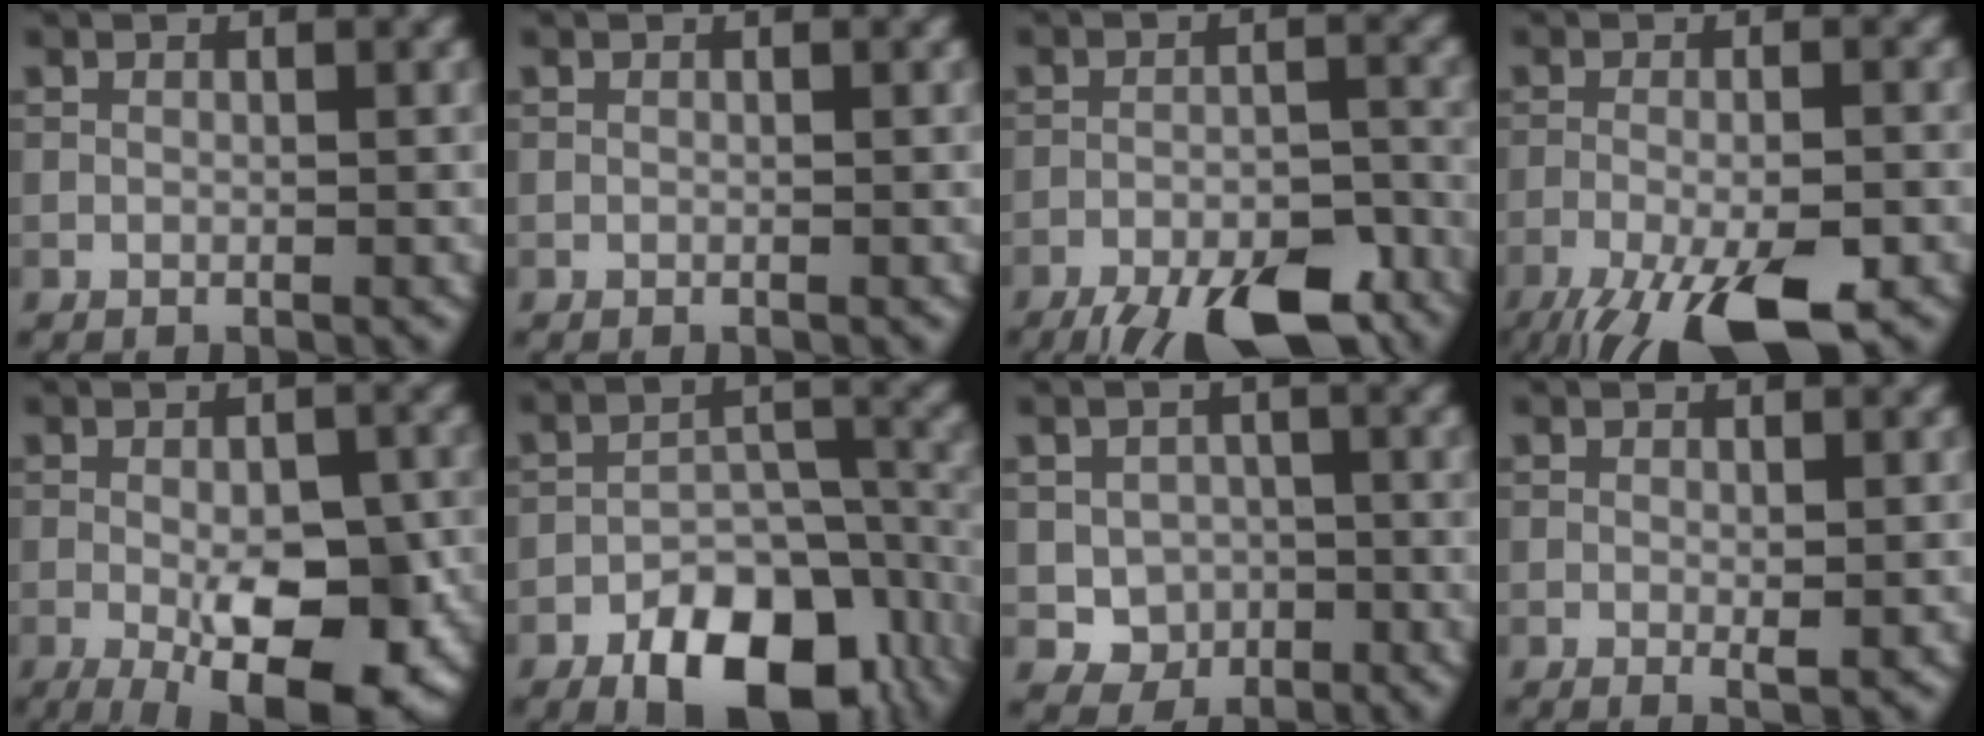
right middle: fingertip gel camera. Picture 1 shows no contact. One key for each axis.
{"total": 0.0}
{"total": 11.8, "fx": -9.3, "fy": 3.7, "fz": 6.2, "tx": -0.088, "ty": -0.027, "tz": -0.129}
{"total": 10.4, "fx": -6.6, "fy": 2.9, "fz": 7.4, "tx": -0.134, "ty": -0.033, "tz": -0.107}
{"total": 9.7, "fx": -3.1, "fy": 3.9, "fz": 8.3, "tx": -0.122, "ty": -0.015, "tz": -0.036}
{"total": 11.1, "fx": -6.4, "fy": 5.6, "fz": 7.1, "tx": -0.101, "ty": -0.008, "tz": -0.097}
{"total": 3.2, "fx": -0.8, "fy": 2.8, "fz": 1.2, "tx": -0.012, "ty": -0.006, "tz": -0.014}
{"total": 1.0, "fx": 0.0, "fy": 0.1, "fz": 1.0, "tx": -0.014, "ty": -0.004, "tz": -0.001}